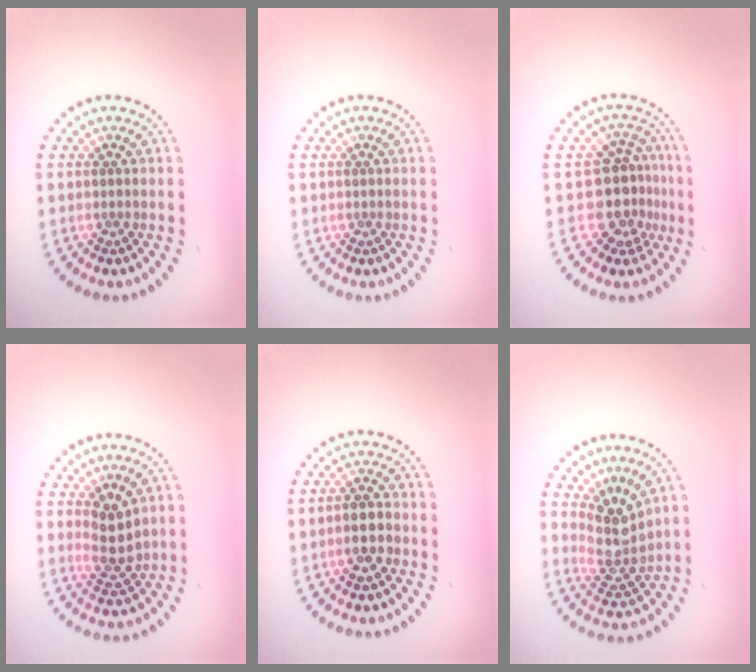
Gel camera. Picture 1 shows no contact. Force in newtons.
{"total": 0.0}
{"total": 4.1, "press": 3.2, "slide": 2.5}
{"total": 2.9, "press": 2.7, "slide": 1.2}
{"total": 2.3, "press": 2.2, "slide": 0.6}
{"total": 4.0, "press": 2.9, "slide": 2.8}